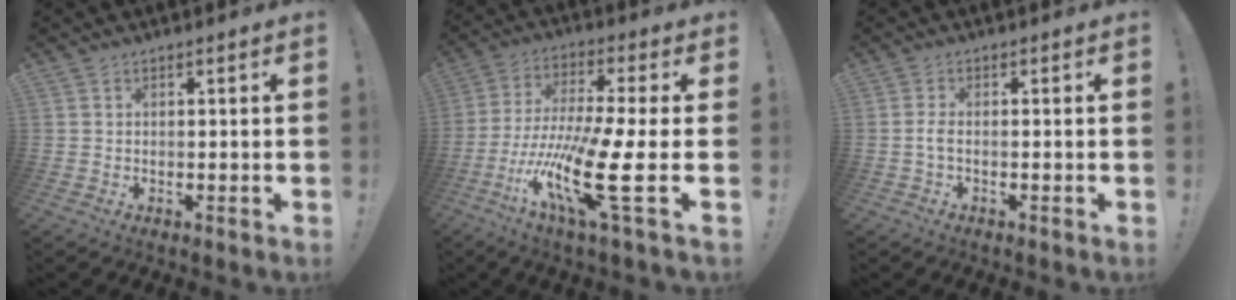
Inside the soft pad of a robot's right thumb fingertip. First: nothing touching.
{"total": 20.0, "force": [-7.0, 3.3, 18.5], "torque": [-0.364, 0.018, -0.117]}
{"total": 2.4, "force": [-0.7, 0.5, 2.2], "torque": [-0.049, 0.003, -0.016]}